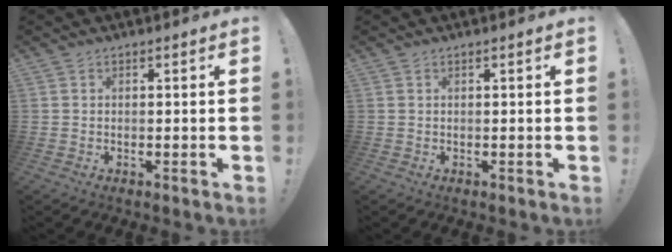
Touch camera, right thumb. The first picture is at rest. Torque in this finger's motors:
{"motor_torque": [-0.09, 0.09, -0.06, -0.05, 0.00]}